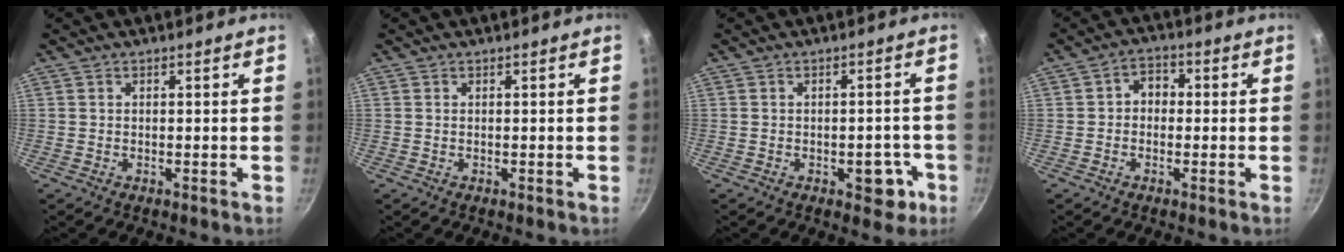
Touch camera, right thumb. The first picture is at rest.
{"total": 0.0}
{"total": 5.6, "force": [-2.2, 3.2, 3.9], "torque": [-0.024, 0.017, -0.023]}
{"total": 4.2, "force": [-0.1, 3.5, 2.4], "torque": [-0.012, 0.013, -0.012]}